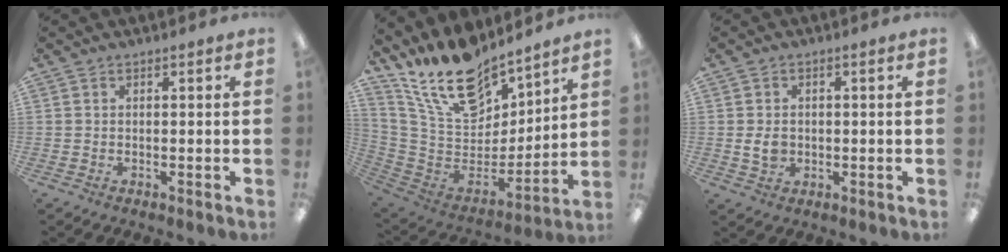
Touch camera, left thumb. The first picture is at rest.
{"total": 19.8, "force": [15.6, 8.6, 8.6], "torque": [-0.179, -0.100, 0.283]}
{"total": 3.5, "force": [-0.2, 2.6, 2.3], "torque": [-0.033, 0.003, -0.005]}